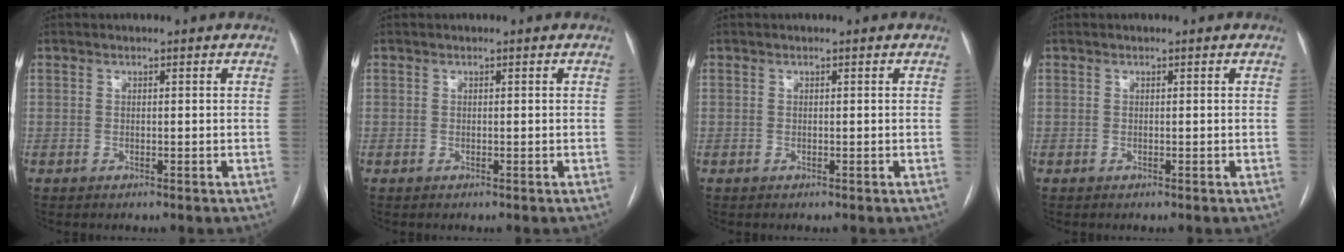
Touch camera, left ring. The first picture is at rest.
{"total": 0.0}
{"total": 0.0}
{"total": 0.0}